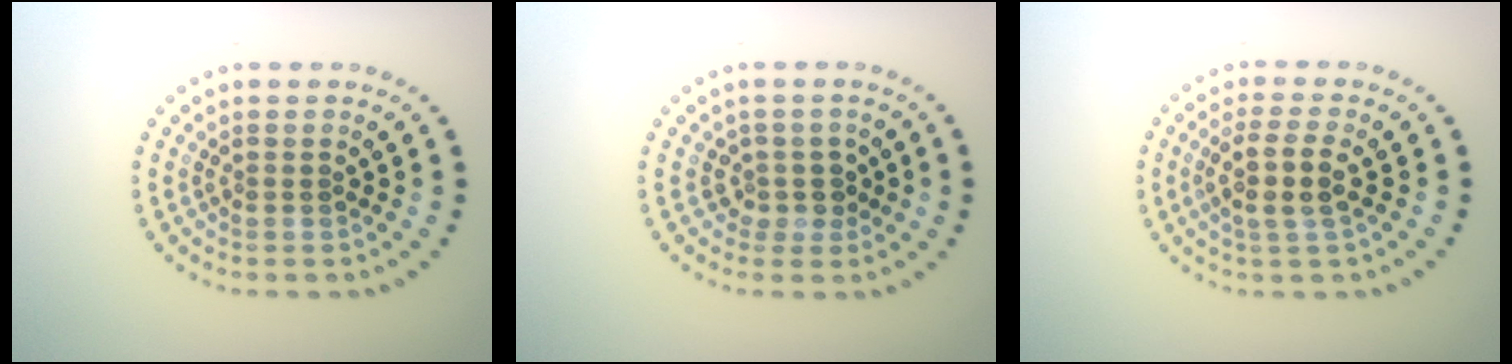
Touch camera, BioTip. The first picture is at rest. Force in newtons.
{"total": 1.9, "press": 1.5, "slide": 1.1}
{"total": 3.1, "press": 2.7, "slide": 1.6}